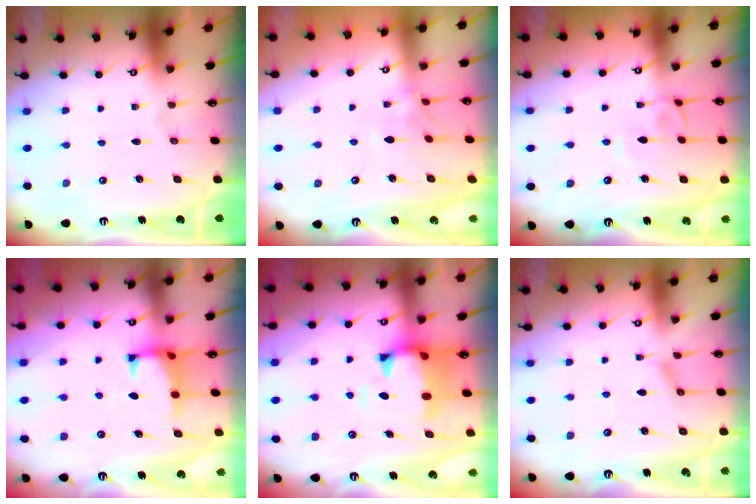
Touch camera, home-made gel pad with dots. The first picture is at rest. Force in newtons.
{"total": 2.8, "press": 2.7, "slide": 0.8}
{"total": 2.4, "press": 2.4, "slide": 0.3}
{"total": 1.5, "press": 1.3, "slide": 0.7}
{"total": 2.7, "press": 2.3, "slide": 1.4}
{"total": 1.8, "press": 1.7, "slide": 0.5}